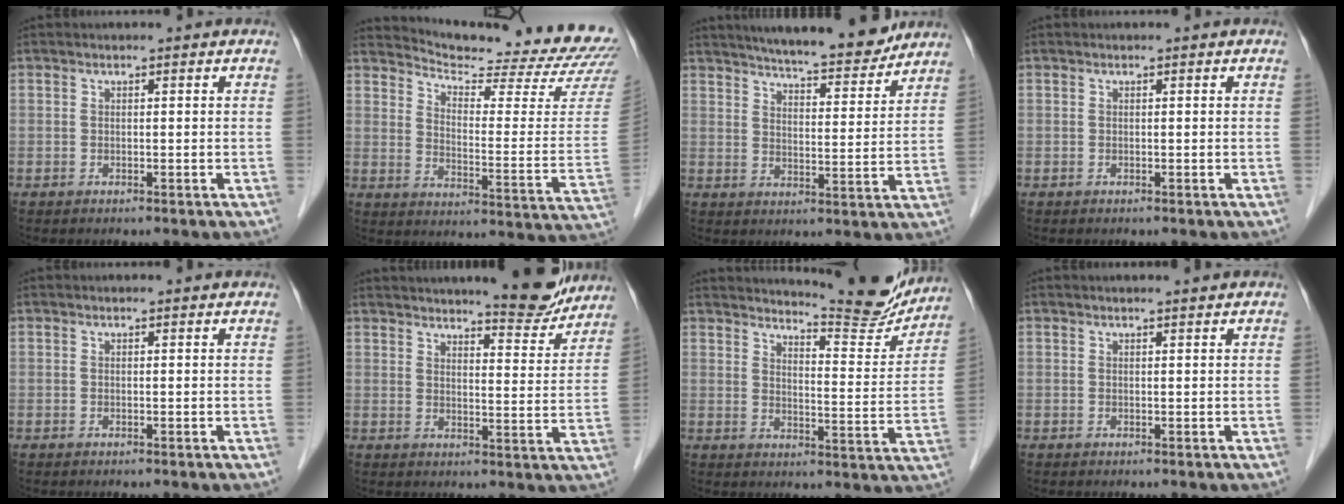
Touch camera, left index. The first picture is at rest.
{"total": 21.1, "force": [20.6, 0.0, 4.7], "torque": [-0.078, -0.123, 0.254]}
{"total": 14.6, "force": [13.2, 1.8, 5.9], "torque": [-0.085, -0.008, 0.183]}
{"total": 0.0}
{"total": 0.9, "force": [0.9, 0.1, 0.1], "torque": [-0.008, 0.003, 0.007]}
{"total": 10.5, "force": [9.7, 1.1, 3.7], "torque": [-0.047, -0.022, 0.121]}
{"total": 14.2, "force": [13.8, 0.7, 3.4], "torque": [-0.048, -0.058, 0.169]}
{"total": 1.6, "force": [1.5, -0.2, 0.5], "torque": [-0.009, 0.002, 0.022]}